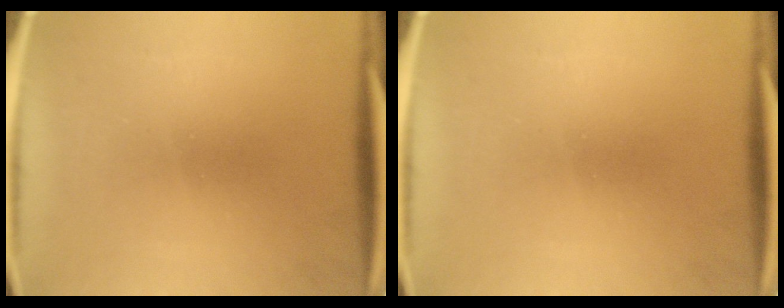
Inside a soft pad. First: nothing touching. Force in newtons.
{"total": 0.0}